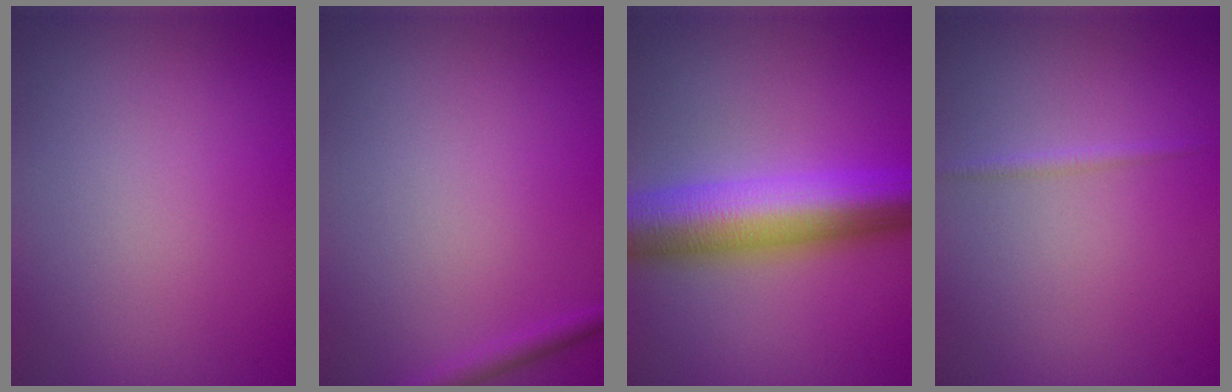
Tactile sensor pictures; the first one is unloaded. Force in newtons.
{"total": 1.2, "press": 1.1, "slide": 0.1}
{"total": 9.5, "press": 9.5, "slide": 0.2}
{"total": 0.7, "press": 0.7, "slide": 0.0}